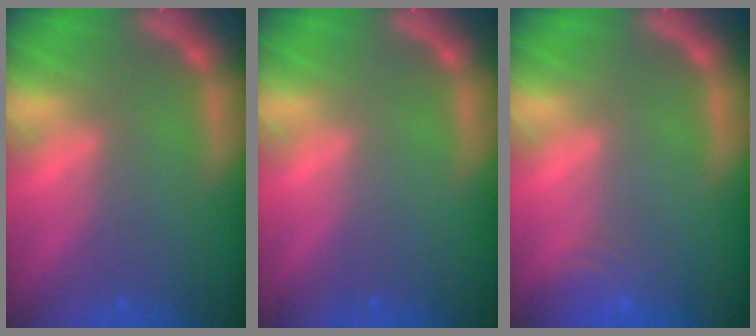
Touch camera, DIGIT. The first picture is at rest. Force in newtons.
{"total": 0.0}
{"total": 3.5}